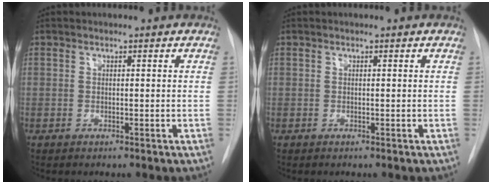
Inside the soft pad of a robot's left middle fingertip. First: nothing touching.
{"total": 0.0}